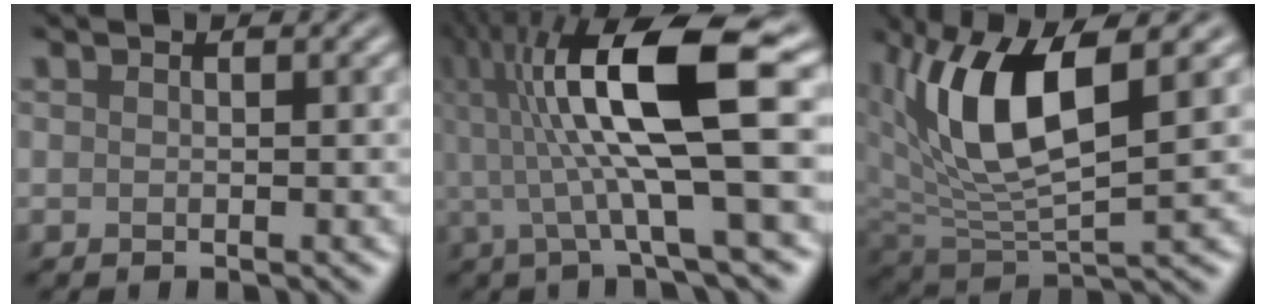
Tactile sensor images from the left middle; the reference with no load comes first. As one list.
[{"total": 11.7, "force": [1.3, 2.6, 11.3], "torque": [-0.193, 0.013, 0.028]}, {"total": 8.8, "force": [2.4, 3.8, 7.6], "torque": [-0.158, -0.008, 0.047]}]